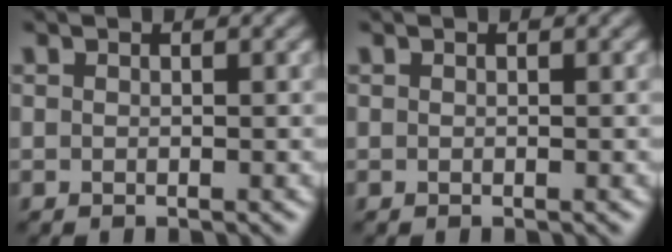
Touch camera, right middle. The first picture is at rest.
{"total": 0.0}